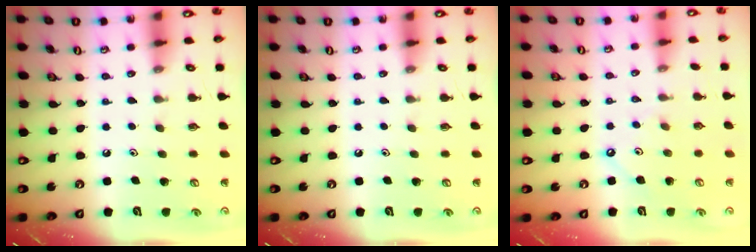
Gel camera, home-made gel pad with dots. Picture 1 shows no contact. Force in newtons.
{"total": 0.0}
{"total": 1.8, "press": 1.8, "slide": 0.0}